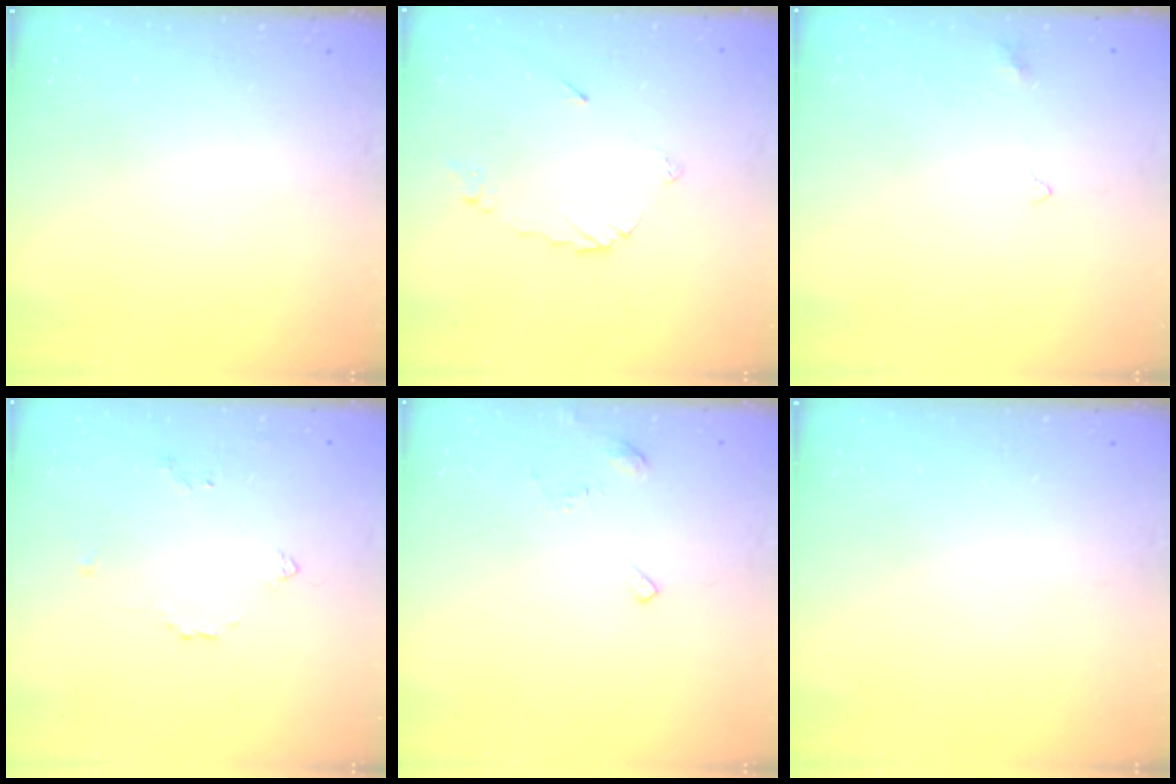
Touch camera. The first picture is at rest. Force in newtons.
{"total": 5.9, "press": 5.9, "slide": 0.3}
{"total": 2.8, "press": 2.8, "slide": 0.5}
{"total": 3.8, "press": 3.7, "slide": 0.7}
{"total": 5.8, "press": 5.7, "slide": 0.6}
{"total": 0.0}